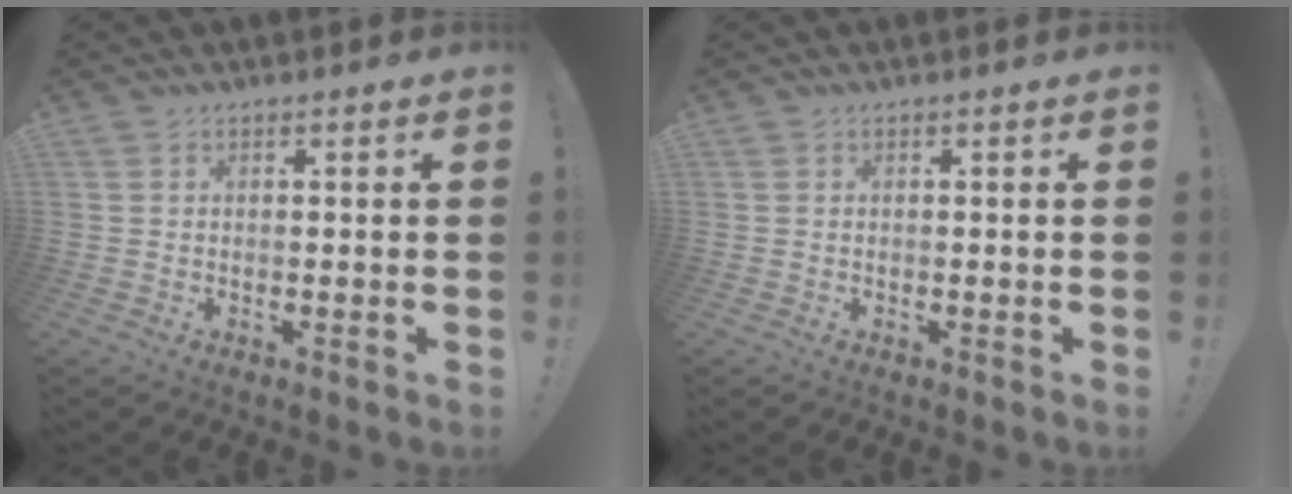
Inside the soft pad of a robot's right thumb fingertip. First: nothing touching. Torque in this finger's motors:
{"motor_torque": [-0.01, 0.01, -0.09, 0.20, 0.05]}